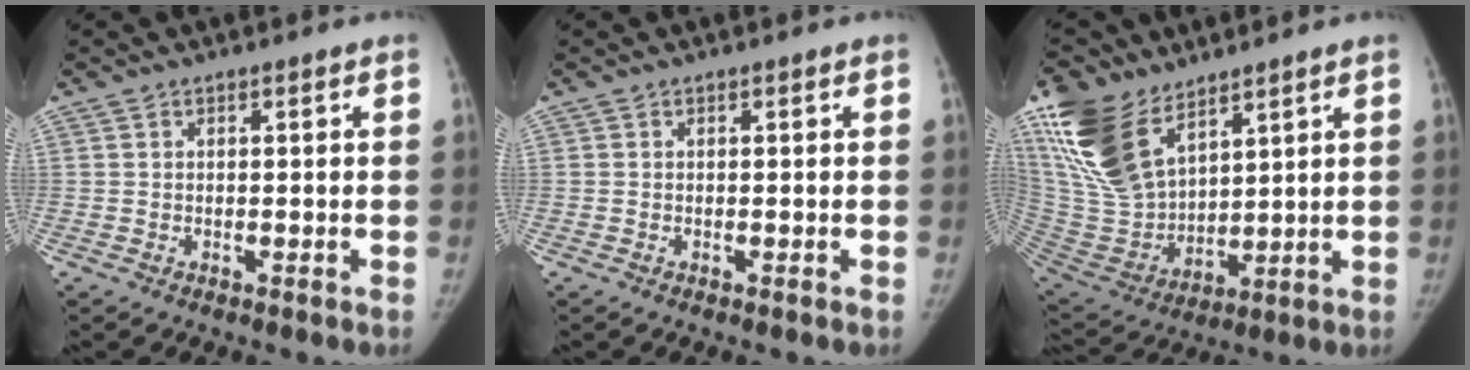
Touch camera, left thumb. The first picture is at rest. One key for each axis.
{"total": 0.0}
{"total": 20.1, "fx": 12.2, "fy": 10.4, "fz": 12.1, "tx": -0.253, "ty": -0.046, "tz": 0.253}